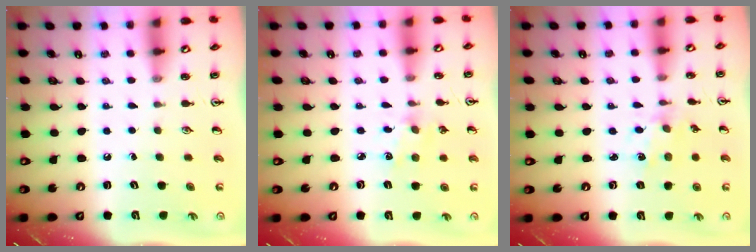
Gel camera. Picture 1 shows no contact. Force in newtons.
{"total": 2.2, "press": 2.2, "slide": 0.3}
{"total": 1.7, "press": 1.6, "slide": 0.3}